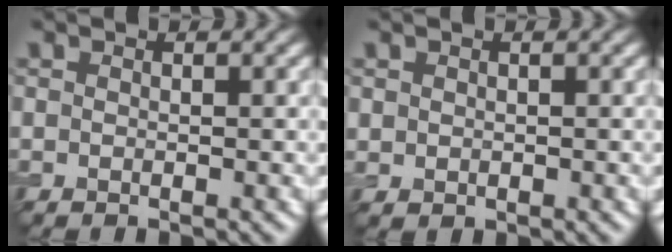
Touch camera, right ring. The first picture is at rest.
{"total": 0.7, "force": [0.2, 0.6, 0.1], "torque": [0.000, -0.003, 0.008]}